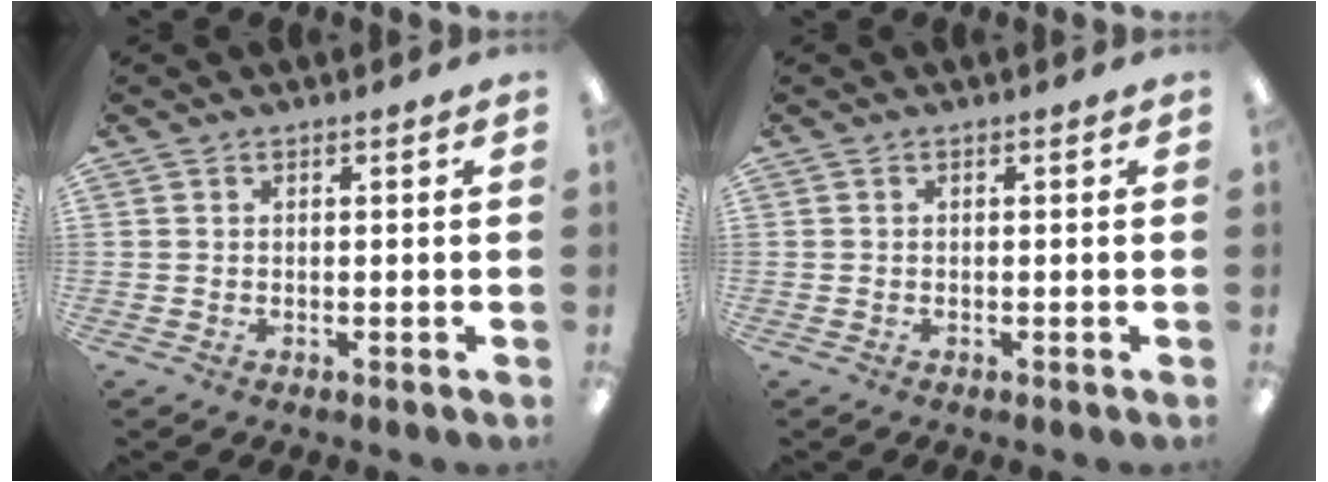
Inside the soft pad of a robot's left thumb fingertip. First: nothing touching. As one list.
[{"total": 0.0}]